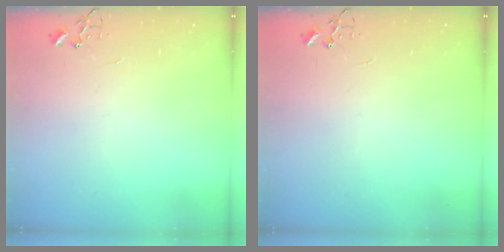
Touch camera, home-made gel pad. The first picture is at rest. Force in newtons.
{"total": 0.0}